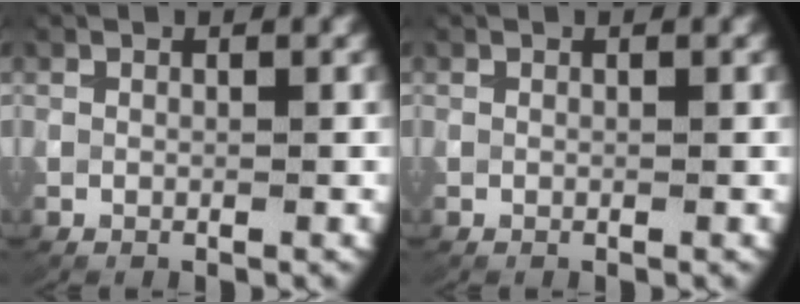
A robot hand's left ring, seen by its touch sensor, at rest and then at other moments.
{"total": 0.0}